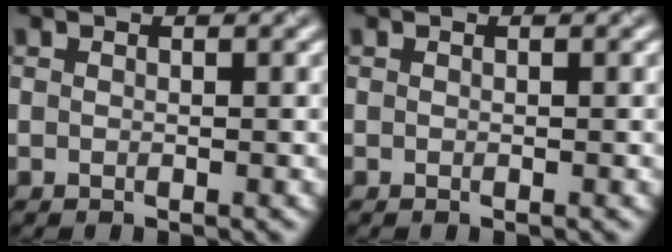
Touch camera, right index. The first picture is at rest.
{"total": 0.0}